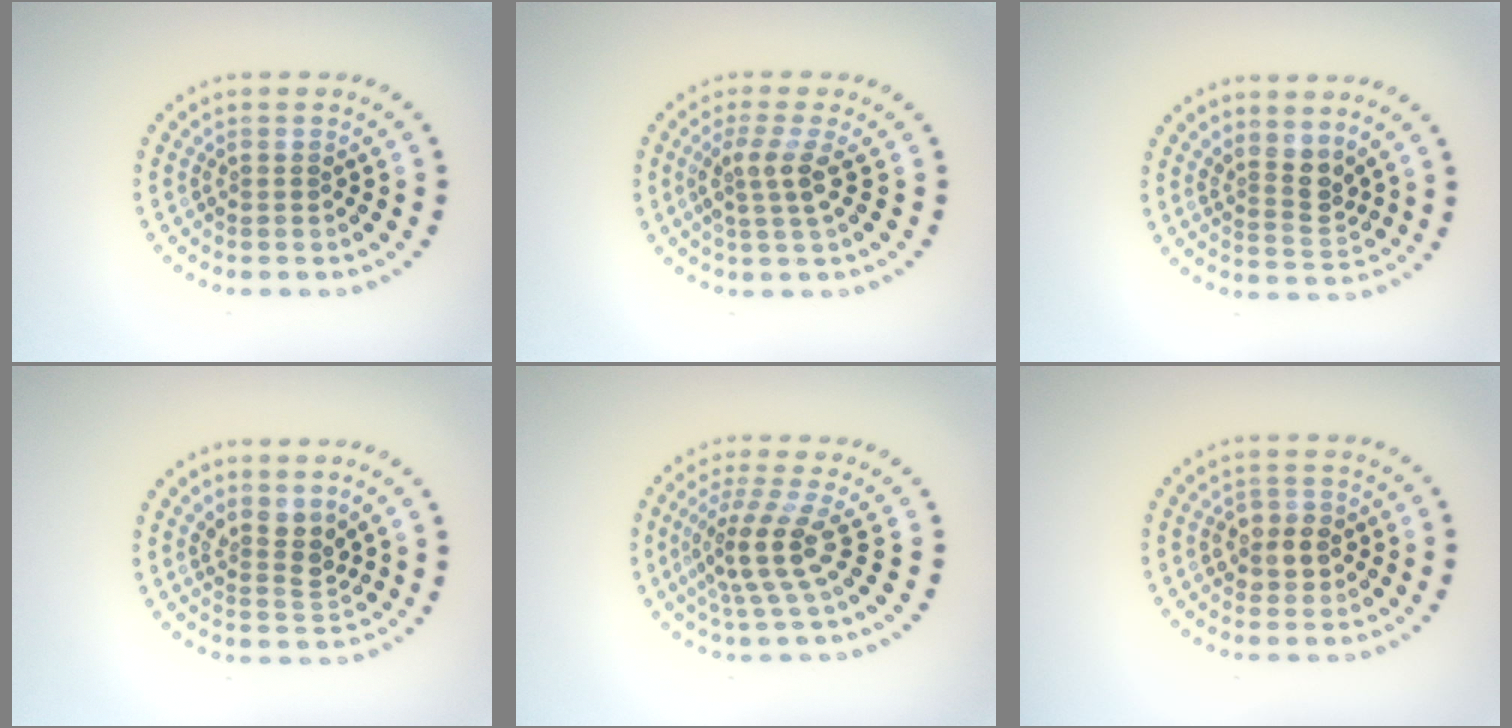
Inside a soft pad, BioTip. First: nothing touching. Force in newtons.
{"total": 2.7, "press": 2.0, "slide": 1.9}
{"total": 2.7, "press": 2.0, "slide": 1.8}
{"total": 2.6, "press": 1.9, "slide": 1.7}
{"total": 4.0, "press": 2.7, "slide": 2.9}
{"total": 2.7, "press": 2.5, "slide": 0.9}